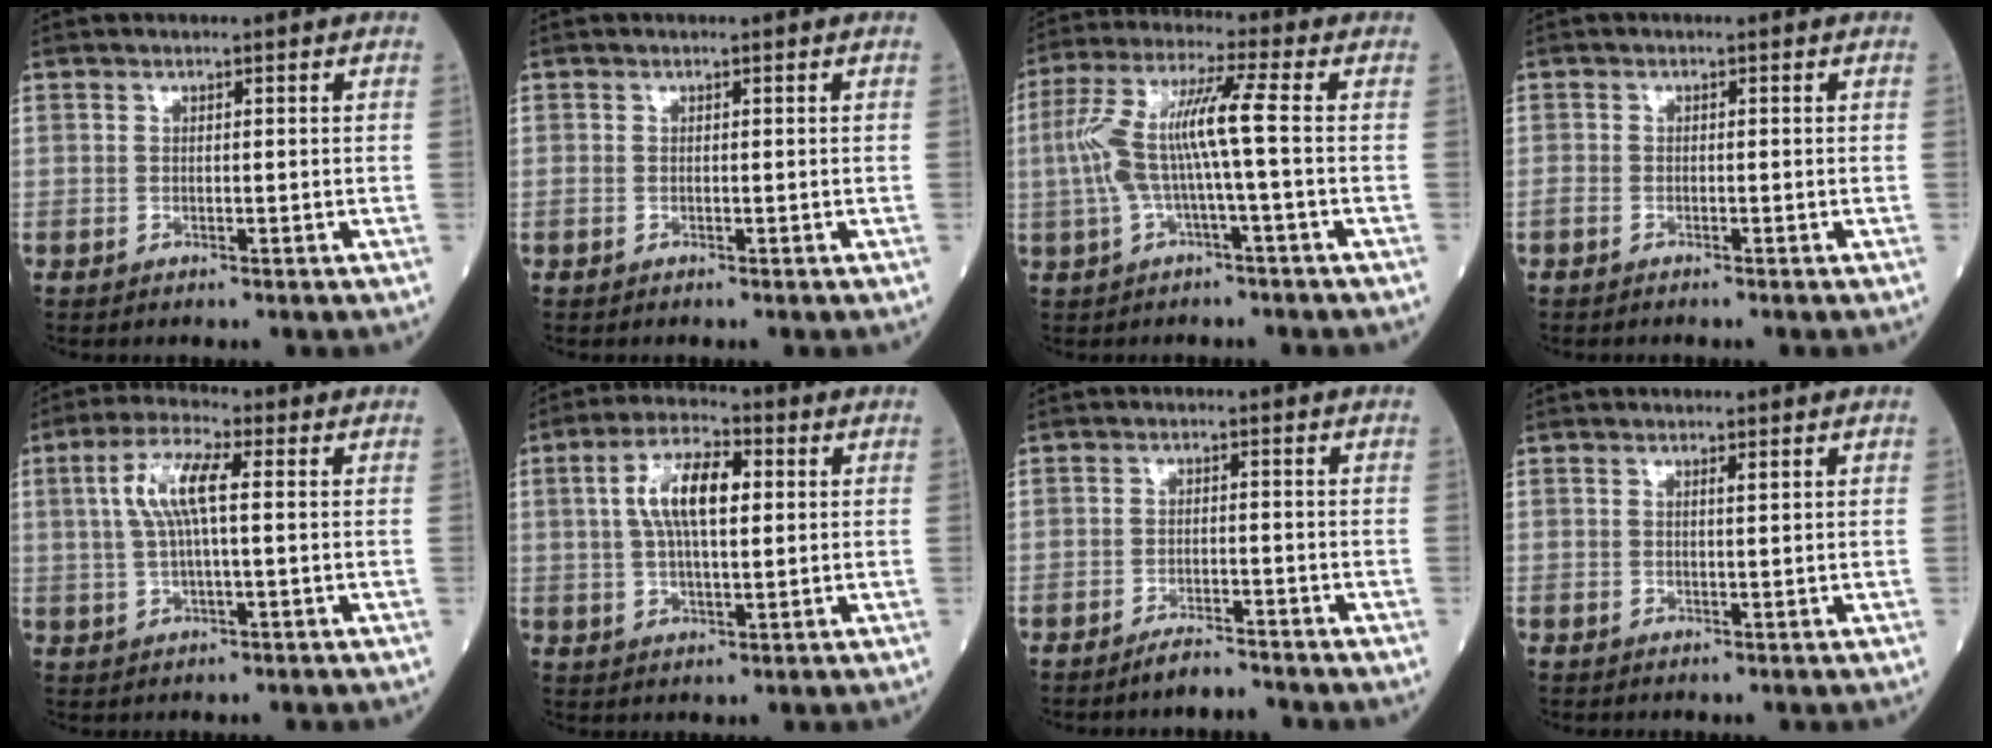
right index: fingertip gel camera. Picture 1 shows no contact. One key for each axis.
{"total": 0.0}
{"total": 9.2, "fx": -0.6, "fy": -0.1, "fz": 9.2, "tx": -0.195, "ty": 0.029, "tz": -0.015}
{"total": 1.5, "fx": -1.4, "fy": 0.2, "fz": 0.7, "tx": -0.017, "ty": -0.002, "tz": -0.024}
{"total": 7.4, "fx": 1.4, "fy": 1.5, "fz": 7.1, "tx": -0.152, "ty": 0.016, "tz": 0.026}
{"total": 9.3, "fx": 2.0, "fy": 3.2, "fz": 8.5, "tx": -0.166, "ty": 0.019, "tz": 0.033}
{"total": 2.7, "fx": -2.6, "fy": 0.1, "fz": 0.6, "tx": -0.014, "ty": -0.007, "tz": -0.046}
{"total": 0.7, "fx": 0.5, "fy": 0.0, "fz": 0.5, "tx": -0.011, "ty": 0.000, "tz": 0.007}